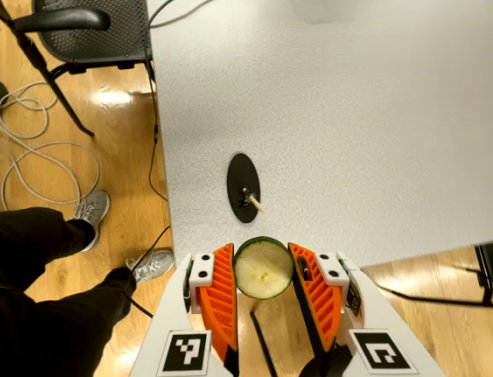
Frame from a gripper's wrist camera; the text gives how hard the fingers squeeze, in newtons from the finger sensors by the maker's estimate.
{"total": 9.3, "left": 9.3, "right": 9.4}